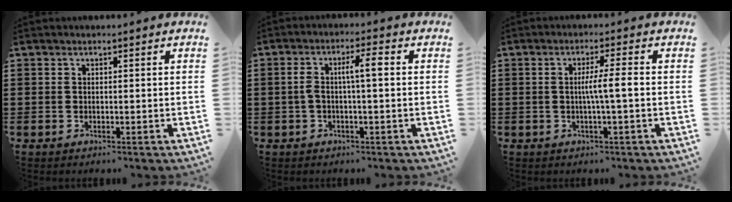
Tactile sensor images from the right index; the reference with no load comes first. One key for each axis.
{"total": 4.3, "fx": 0.1, "fy": 0.7, "fz": 4.2, "tx": -0.087, "ty": 0.004, "tz": -0.006}
{"total": 3.9, "fx": -0.3, "fy": -0.2, "fz": 3.9, "tx": -0.070, "ty": -0.005, "tz": -0.010}